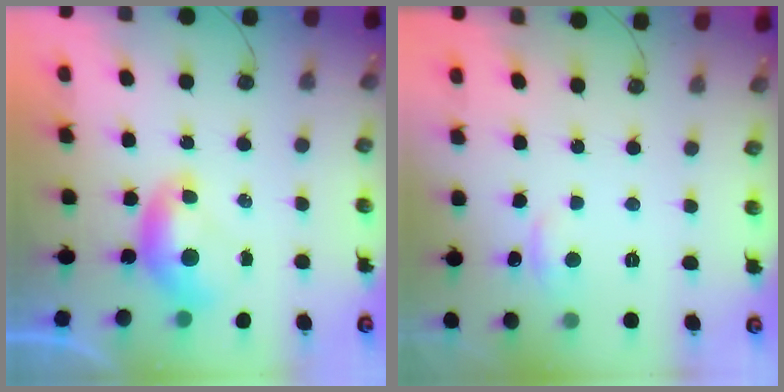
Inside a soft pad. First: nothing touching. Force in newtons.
{"total": 1.5, "press": 1.3, "slide": 0.7}